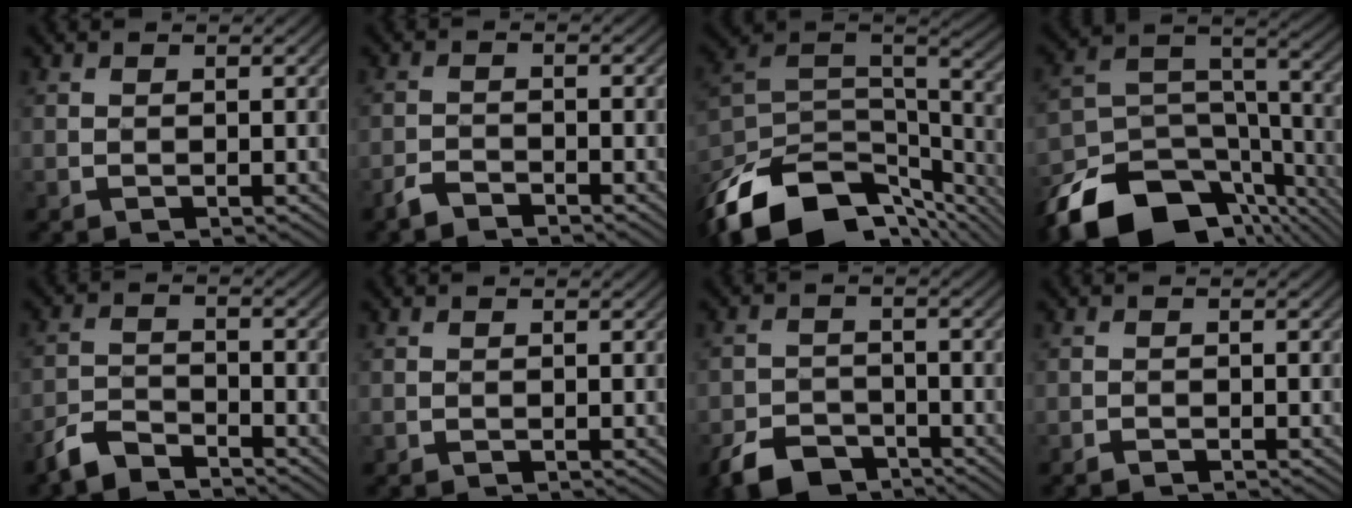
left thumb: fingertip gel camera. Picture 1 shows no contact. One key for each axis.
{"total": 2.3, "fx": -2.0, "fy": 0.6, "fz": 0.9, "tx": -0.021, "ty": 0.001, "tz": -0.046}
{"total": 17.0, "fx": -10.8, "fy": 9.1, "fz": 9.4, "tx": -0.230, "ty": -0.031, "tz": -0.170}
{"total": 18.2, "fx": -12.6, "fy": 9.6, "fz": 9.1, "tx": -0.211, "ty": -0.044, "tz": -0.190}
{"total": 4.5, "fx": -4.0, "fy": 1.2, "fz": 1.8, "tx": -0.040, "ty": -0.004, "tz": -0.092}
{"total": 0.0}
{"total": 5.8, "fx": -4.3, "fy": 3.0, "fz": 2.5, "tx": -0.050, "ty": -0.005, "tz": -0.087}
{"total": 0.7, "fx": -0.6, "fy": 0.1, "fz": 0.3, "tx": -0.005, "ty": -0.001, "tz": -0.012}